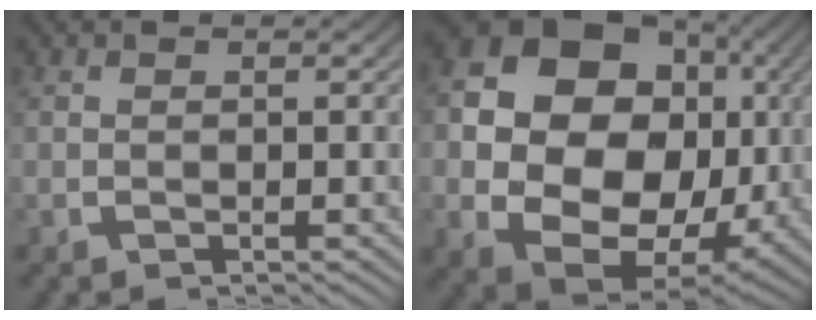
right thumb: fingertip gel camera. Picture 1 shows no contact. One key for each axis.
{"total": 19.6, "fx": 0.2, "fy": 14.4, "fz": 13.3, "tx": -0.268, "ty": -0.051, "tz": 0.014}